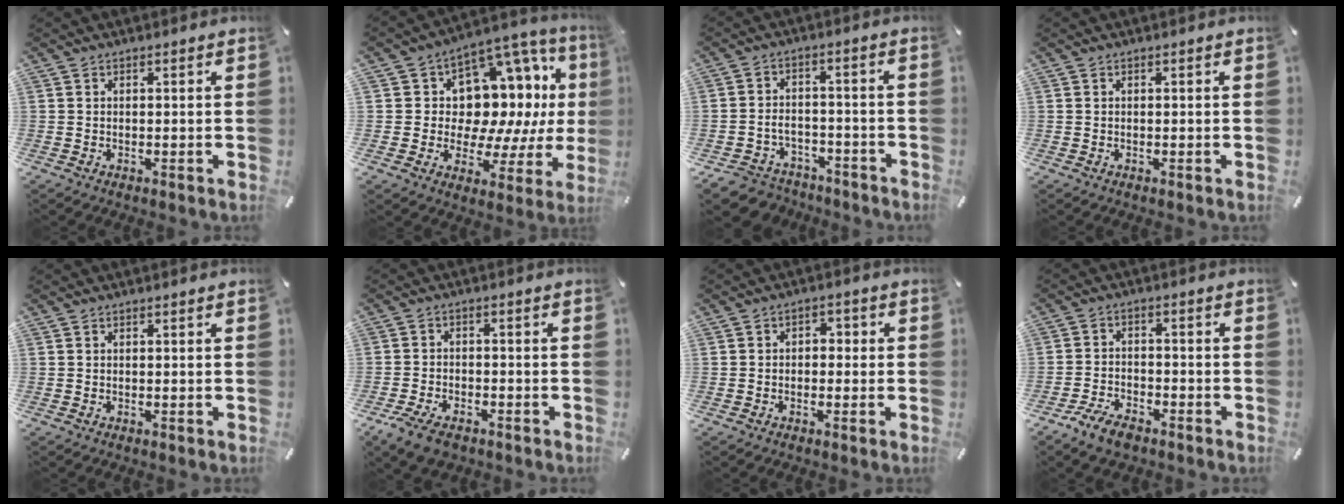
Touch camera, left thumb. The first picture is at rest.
{"total": 15.7, "force": [4.5, 11.7, 9.5], "torque": [-0.144, -0.052, 0.089]}
{"total": 5.8, "force": [-3.7, 4.2, 1.6], "torque": [-0.034, 0.018, -0.071]}
{"total": 0.0}
{"total": 0.0}
{"total": 5.8, "force": [-3.8, 3.2, 2.9], "torque": [-0.070, 0.015, -0.074]}
{"total": 2.9, "force": [-1.5, 2.1, 1.2], "torque": [-0.021, 0.015, -0.032]}
{"total": 6.2, "force": [-4.6, 3.1, 2.7], "torque": [-0.063, 0.021, -0.090]}